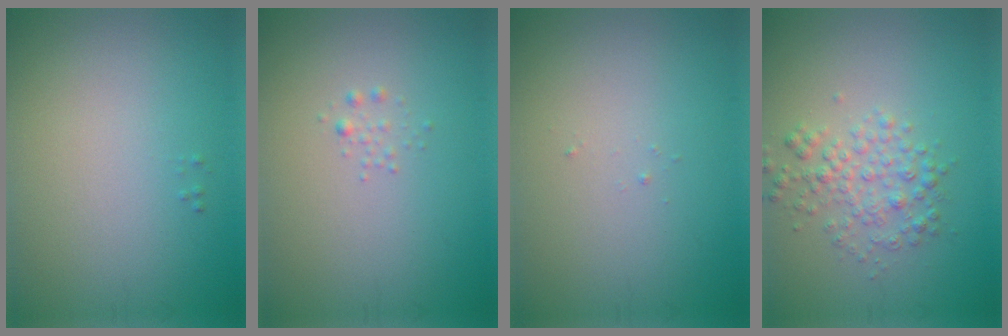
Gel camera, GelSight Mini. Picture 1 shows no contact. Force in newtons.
{"total": 0.7, "press": 0.7, "slide": 0.0}
{"total": 0.0}
{"total": 2.9, "press": 2.9, "slide": 0.0}